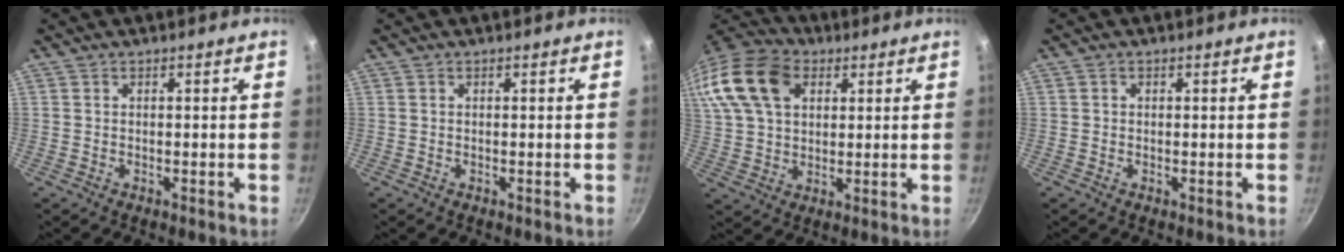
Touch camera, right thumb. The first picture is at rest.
{"total": 0.0}
{"total": 22.7, "force": [8.6, 15.5, 14.1], "torque": [-0.312, 0.031, 0.151]}
{"total": 0.5, "force": [0.1, 0.5, 0.1], "torque": [0.000, 0.002, 0.001]}